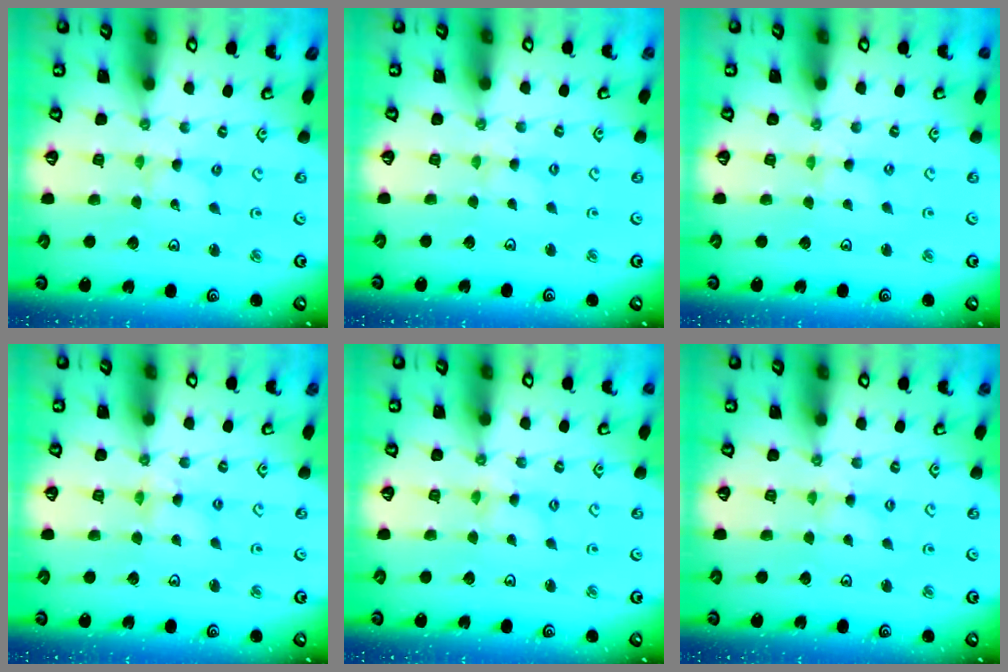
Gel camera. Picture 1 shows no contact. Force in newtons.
{"total": 1.7, "press": 1.6, "slide": 0.3}
{"total": 0.0}
{"total": 4.3, "press": 4.3, "slide": 0.3}
{"total": 1.7, "press": 1.7, "slide": 0.3}
{"total": 0.5, "press": 0.5, "slide": 0.2}